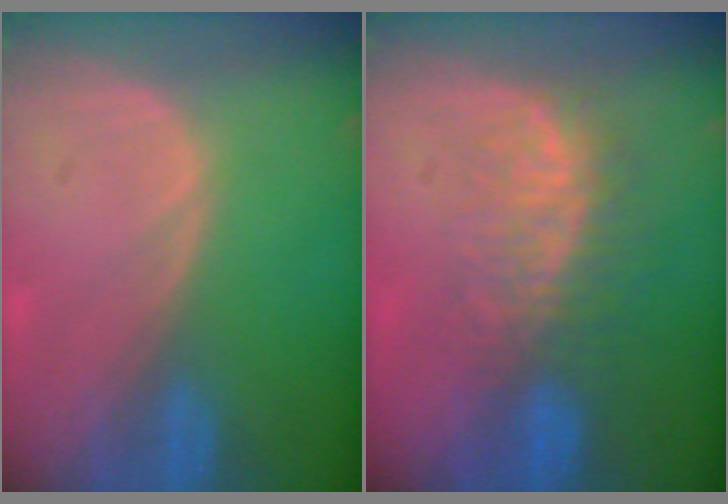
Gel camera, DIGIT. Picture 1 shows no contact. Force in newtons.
{"total": 7.6, "press": 7.1, "slide": 2.8}